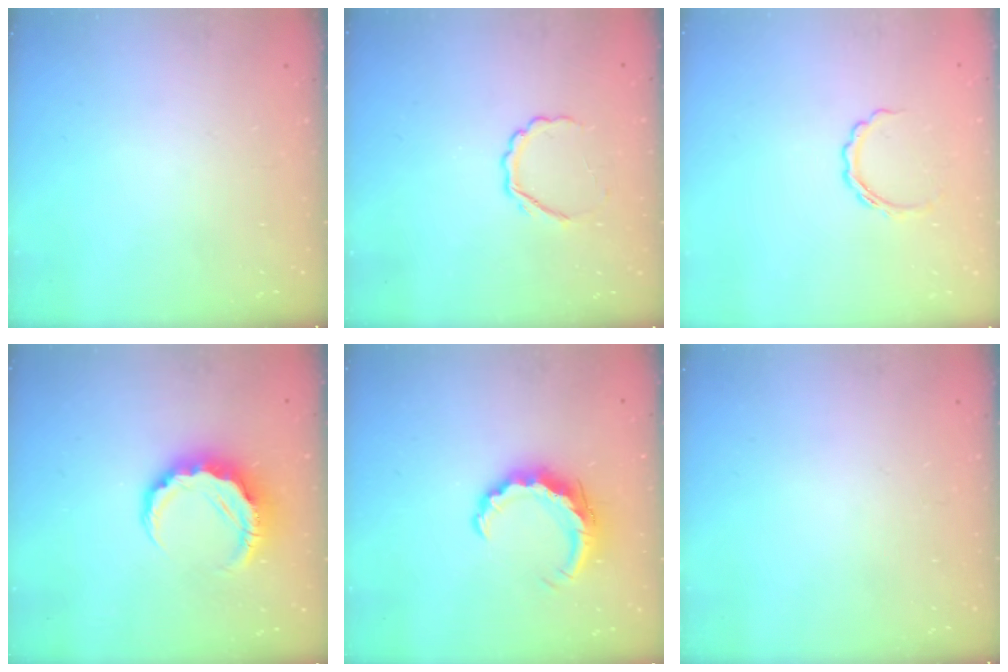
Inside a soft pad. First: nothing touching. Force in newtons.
{"total": 4.0, "press": 3.9, "slide": 0.9}
{"total": 5.3, "press": 5.2, "slide": 1.0}
{"total": 8.3, "press": 8.1, "slide": 1.8}
{"total": 8.2, "press": 8.2, "slide": 0.1}
{"total": 0.0}